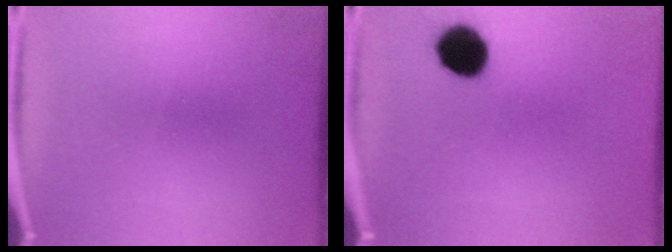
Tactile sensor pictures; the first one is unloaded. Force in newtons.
{"total": 8.9}